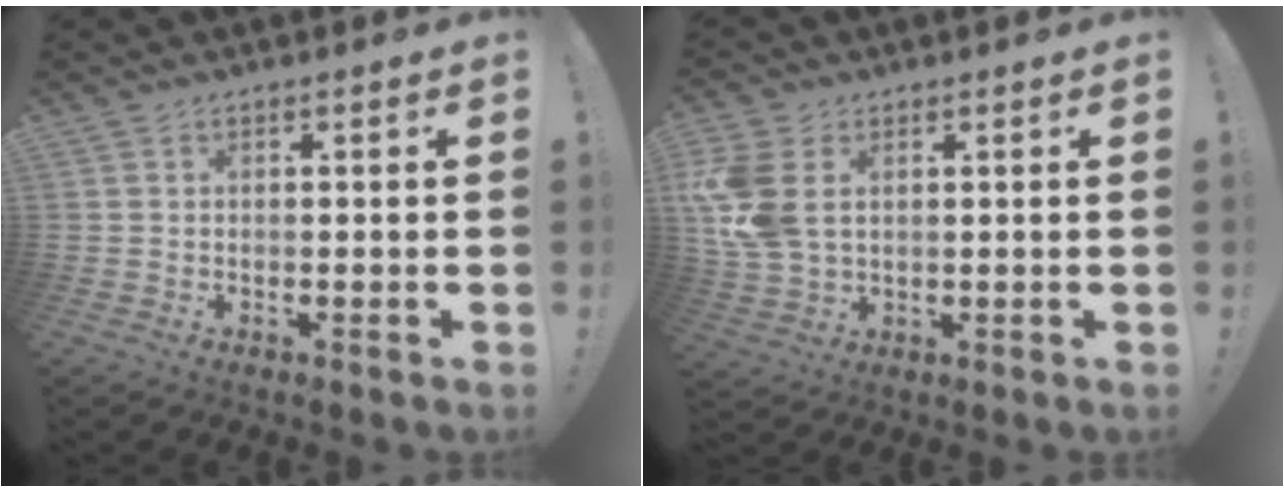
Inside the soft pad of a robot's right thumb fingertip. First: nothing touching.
{"total": 11.0, "force": [3.0, 7.3, 7.6], "torque": [-0.164, -0.008, 0.062]}